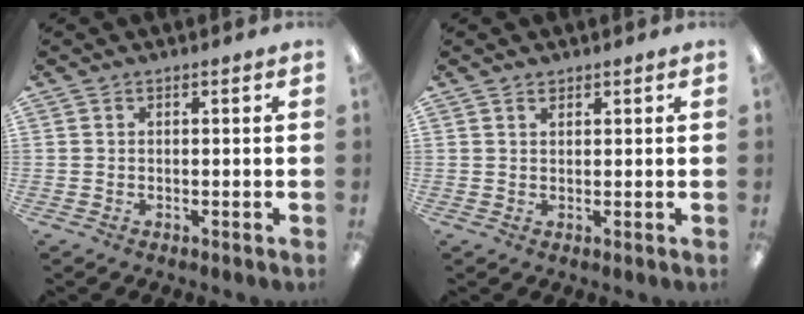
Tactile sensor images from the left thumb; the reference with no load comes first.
{"total": 1.0, "force": [0.8, 0.5, 0.3], "torque": [-0.008, 0.000, 0.016]}